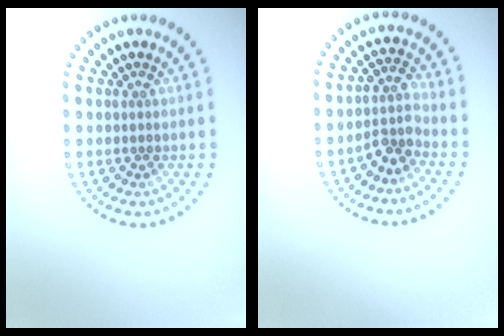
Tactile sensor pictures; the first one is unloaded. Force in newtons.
{"total": 2.5, "press": 1.9, "slide": 1.6}